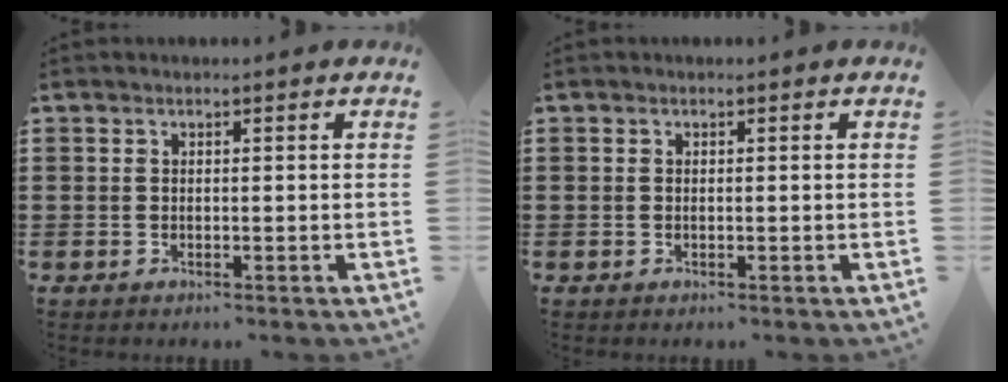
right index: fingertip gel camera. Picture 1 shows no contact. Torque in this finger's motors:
{"motor_torque": [-0.91, 1.23, 0.01, 0.01]}